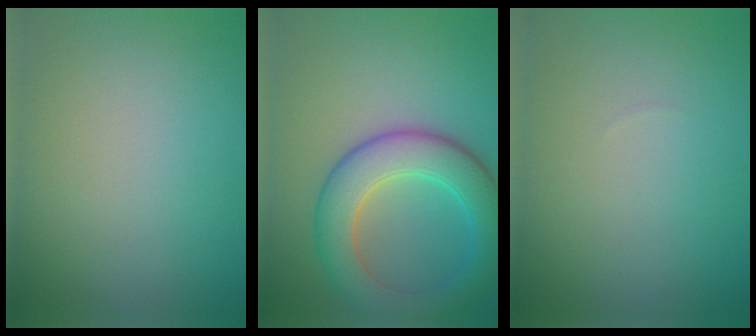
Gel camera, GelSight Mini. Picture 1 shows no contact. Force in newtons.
{"total": 7.1, "press": 7.1, "slide": 0.3}
{"total": 0.0}